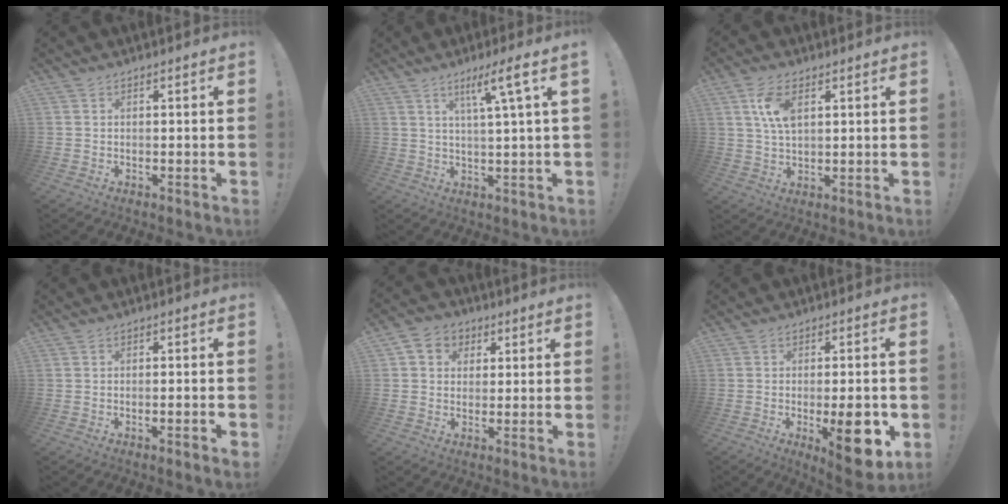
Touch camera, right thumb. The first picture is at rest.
{"total": 8.4, "force": [3.3, -0.7, 7.7], "torque": [-0.124, -0.009, 0.042]}
{"total": 7.6, "force": [2.8, 3.9, 5.9], "torque": [-0.110, -0.001, 0.050]}
{"total": 1.8, "force": [-1.0, -0.3, 1.5], "torque": [-0.021, -0.002, -0.016]}
{"total": 6.3, "force": [1.6, 5.7, 2.2], "torque": [-0.030, 0.003, 0.033]}
{"total": 13.7, "force": [-3.4, 4.3, 12.6], "torque": [-0.144, -0.005, -0.041]}